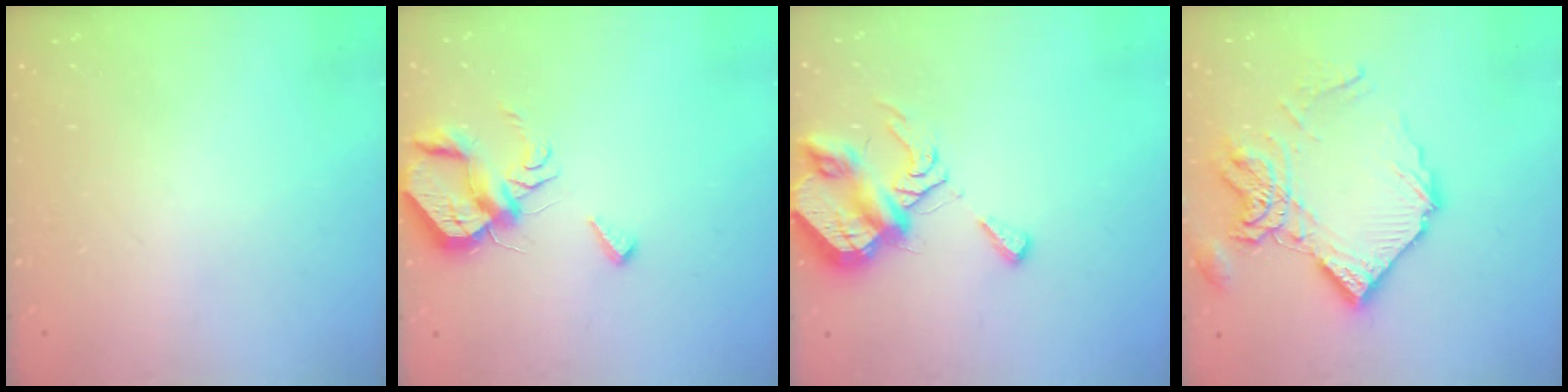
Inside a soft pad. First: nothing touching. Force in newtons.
{"total": 9.6, "press": 9.5, "slide": 1.0}
{"total": 8.9, "press": 8.8, "slide": 1.3}
{"total": 17.1, "press": 17.0, "slide": 1.8}